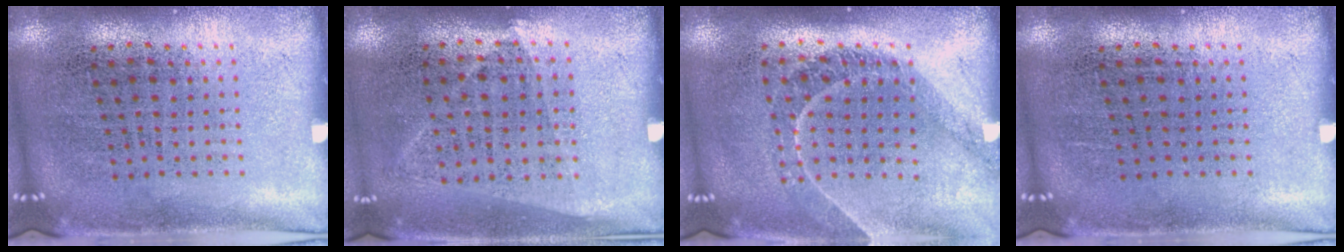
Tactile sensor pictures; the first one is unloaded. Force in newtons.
{"total": 1.0, "press": 0.9, "slide": 0.4}
{"total": 1.2, "press": 1.1, "slide": 0.5}
{"total": 0.0}